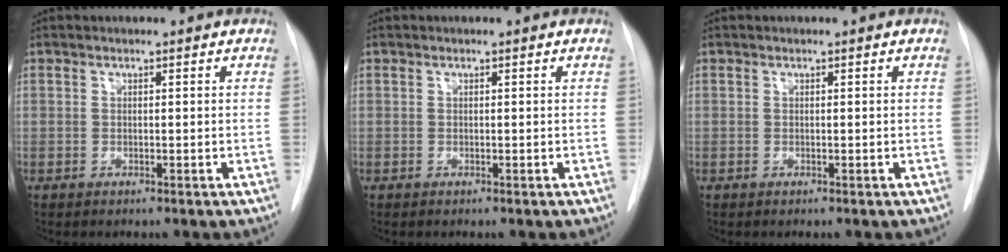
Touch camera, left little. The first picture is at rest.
{"total": 0.0}
{"total": 0.0}